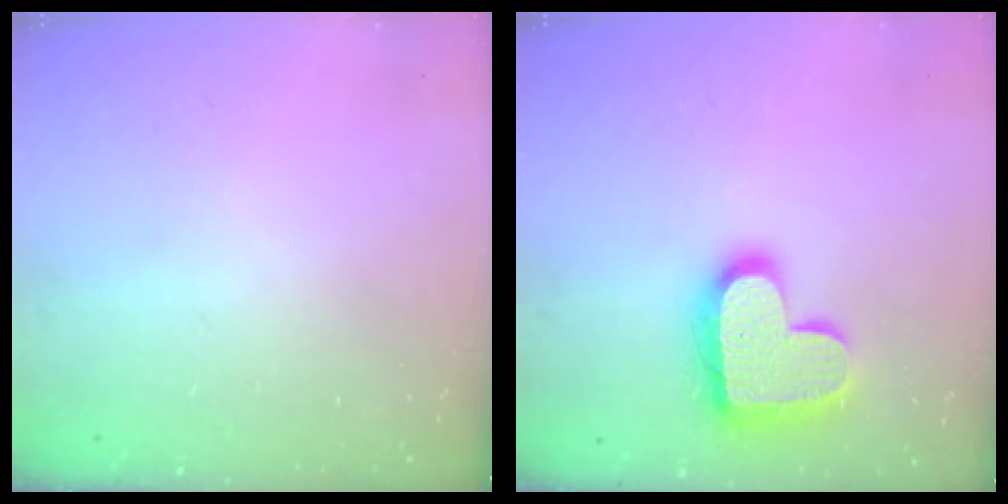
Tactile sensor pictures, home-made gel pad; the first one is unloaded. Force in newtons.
{"total": 18.7, "press": 18.7, "slide": 1.2}